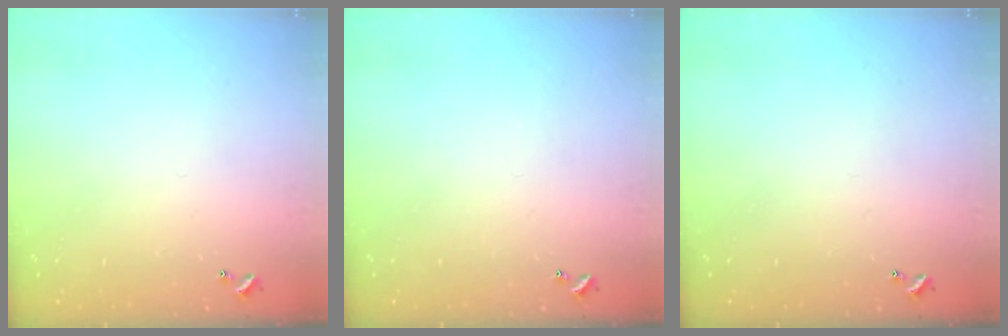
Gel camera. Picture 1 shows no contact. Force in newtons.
{"total": 0.0}
{"total": 0.0}